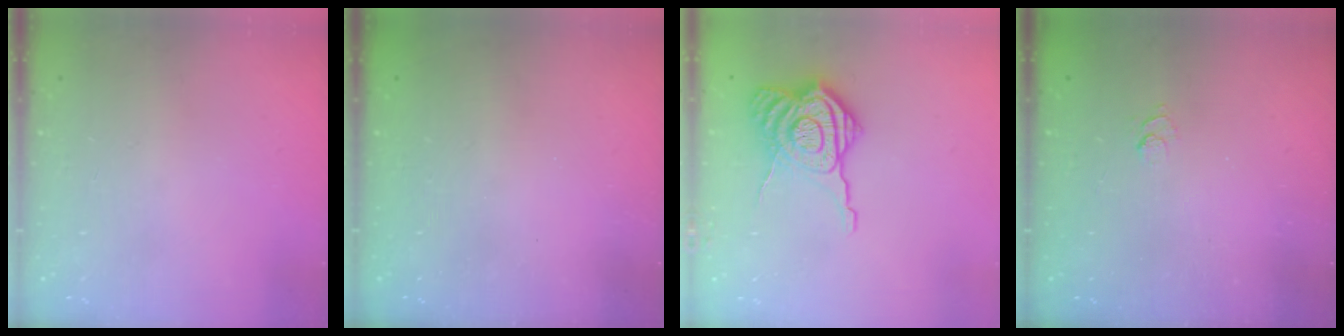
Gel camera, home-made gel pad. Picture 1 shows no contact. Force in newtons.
{"total": 2.4, "press": 2.3, "slide": 0.8}
{"total": 12.9, "press": 12.8, "slide": 1.3}
{"total": 2.5, "press": 2.0, "slide": 1.4}